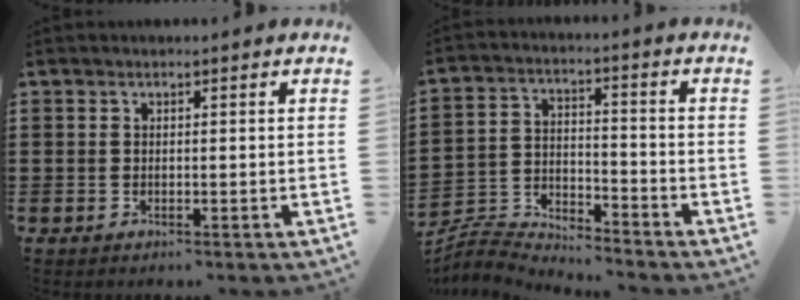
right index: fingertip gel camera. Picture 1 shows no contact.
{"total": 4.6, "force": [-4.5, 0.8, 0.3], "torque": [-0.031, -0.006, -0.100]}